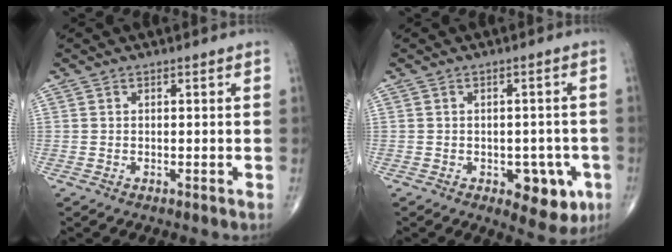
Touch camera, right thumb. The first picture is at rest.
{"total": 8.2, "force": [-3.1, 4.5, 6.1], "torque": [-0.040, 0.008, -0.032]}